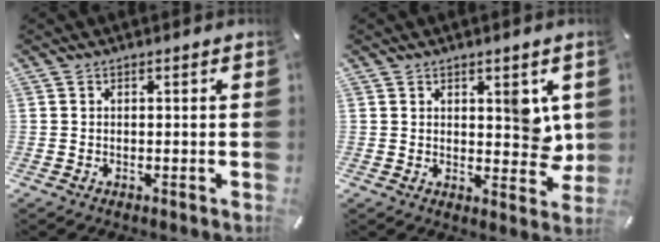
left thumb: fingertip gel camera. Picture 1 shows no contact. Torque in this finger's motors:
{"motor_torque": [1.13, 1.20, 0.81, -0.61, 0.16]}